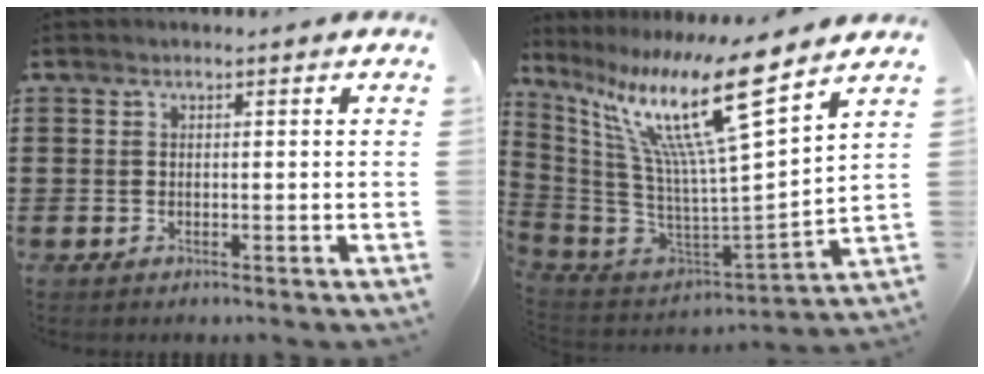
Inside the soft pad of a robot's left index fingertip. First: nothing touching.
{"total": 16.0, "force": [9.6, 1.3, 12.7], "torque": [-0.281, -0.069, 0.148]}